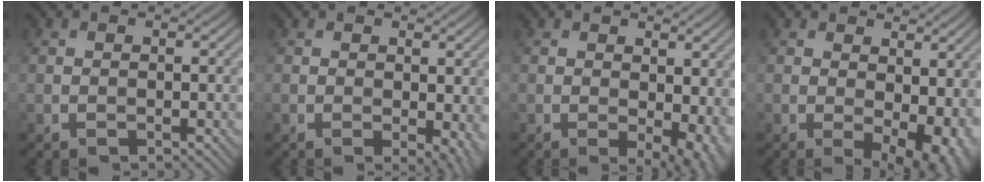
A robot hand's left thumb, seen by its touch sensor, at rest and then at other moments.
{"total": 3.4, "force": [-0.3, 1.6, 3.0], "torque": [-0.033, -0.004, -0.001]}
{"total": 6.4, "force": [0.0, 3.2, 5.5], "torque": [-0.065, -0.006, 0.007]}
{"total": 9.9, "force": [-0.2, 5.6, 8.2], "torque": [-0.095, -0.013, 0.020]}